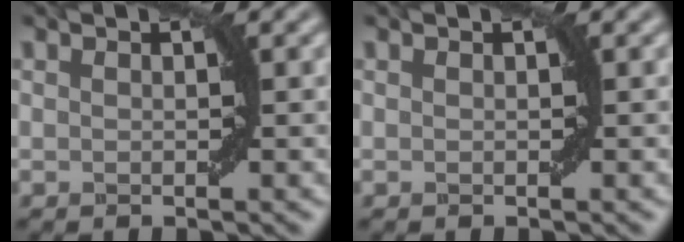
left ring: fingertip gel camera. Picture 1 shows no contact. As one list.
[{"total": 0.0}]